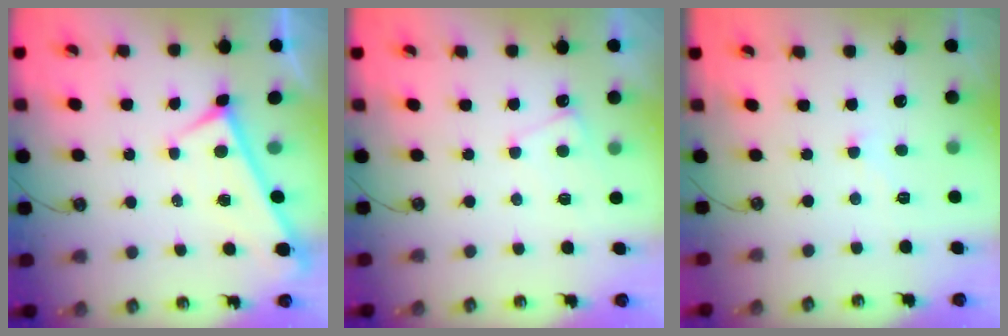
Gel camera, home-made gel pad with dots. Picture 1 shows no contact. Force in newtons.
{"total": 0.9, "press": 0.7, "slide": 0.5}
{"total": 0.0}